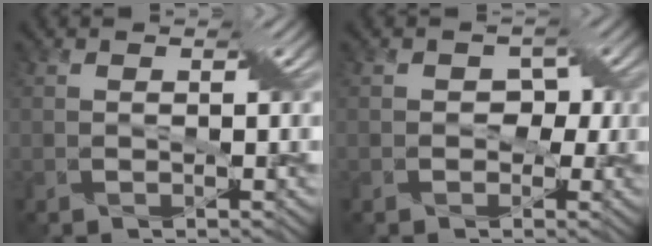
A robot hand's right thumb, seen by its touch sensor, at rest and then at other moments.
{"total": 2.0, "force": [-0.2, 1.9, 0.6], "torque": [0.002, 0.005, -0.011]}